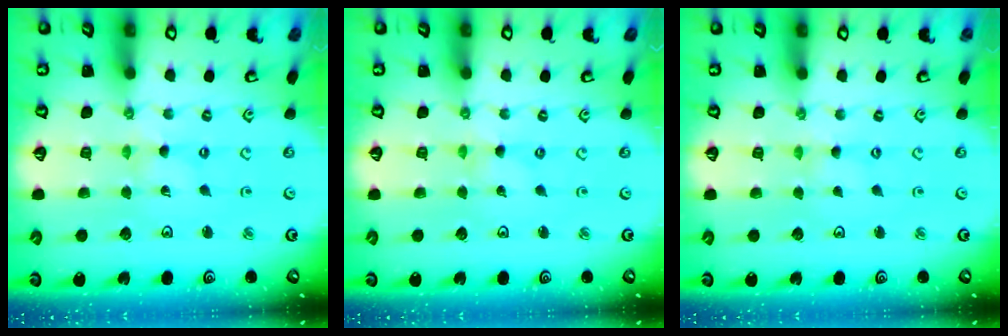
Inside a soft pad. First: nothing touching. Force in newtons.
{"total": 0.0}
{"total": 0.0}